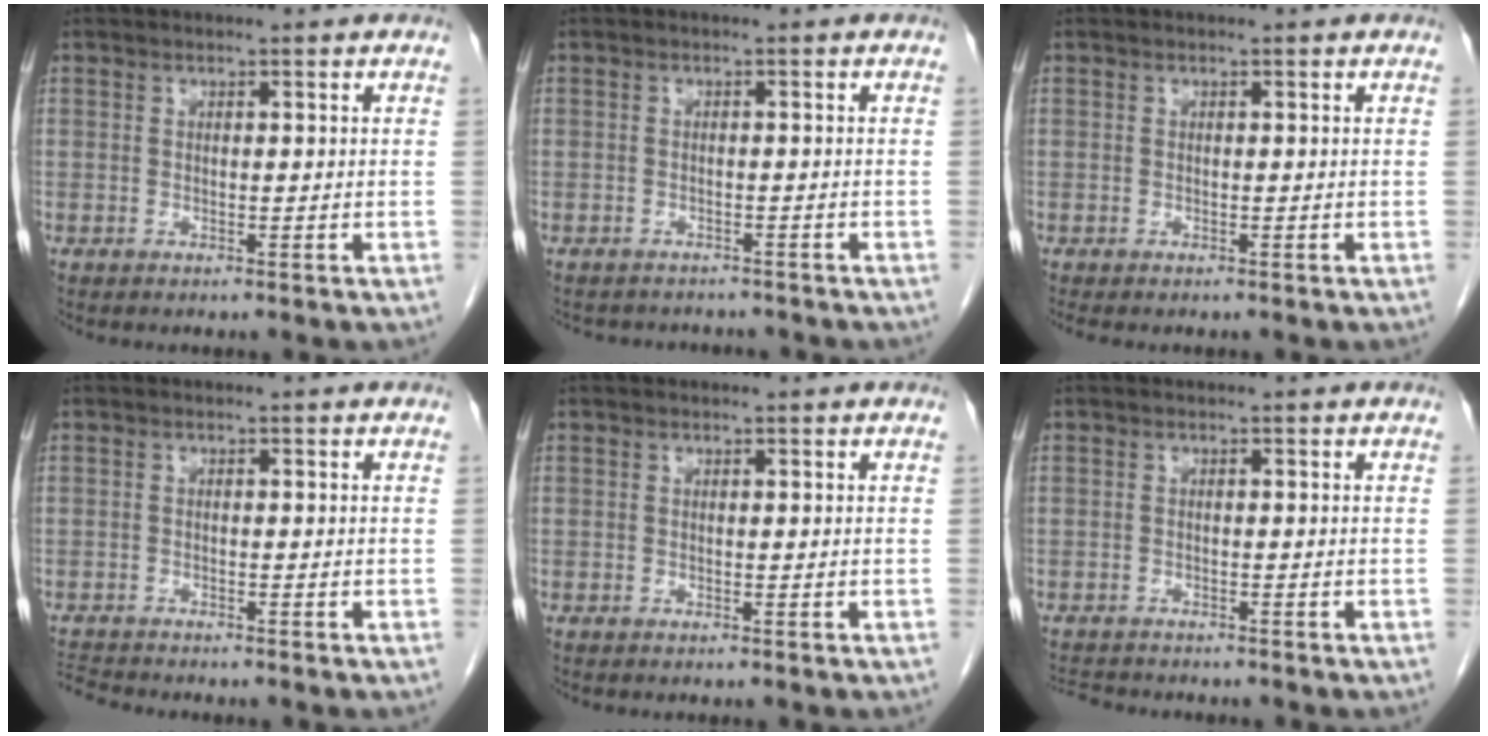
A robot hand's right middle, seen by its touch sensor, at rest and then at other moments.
{"total": 5.2, "force": [-4.7, 2.1, 0.5], "torque": [-0.006, 0.002, -0.059]}
{"total": 1.1, "force": [-0.9, 0.3, 0.4], "torque": [-0.008, -0.002, -0.013]}
{"total": 2.8, "force": [-2.8, -0.4, 0.0], "torque": [-0.005, -0.018, -0.052]}
{"total": 0.0}
{"total": 4.3, "force": [-4.1, 0.9, 1.0], "torque": [-0.016, -0.010, -0.065]}